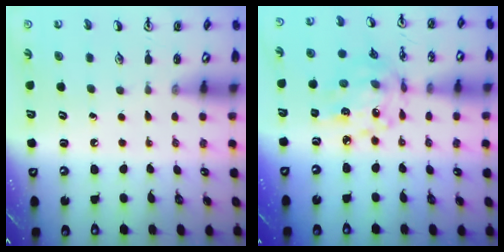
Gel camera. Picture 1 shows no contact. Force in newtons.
{"total": 13.3, "press": 13.3, "slide": 0.9}